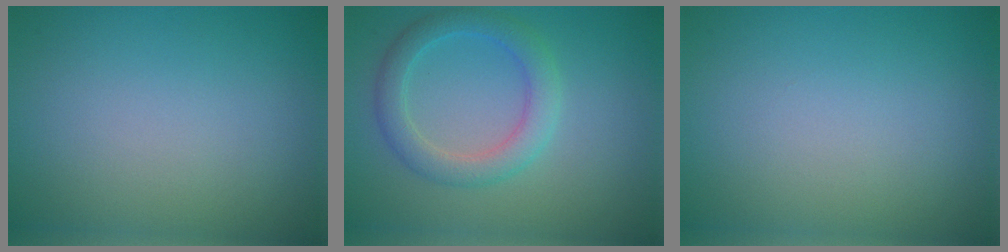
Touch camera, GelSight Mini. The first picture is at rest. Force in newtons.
{"total": 2.2, "press": 2.2, "slide": 0.3}
{"total": 0.0}